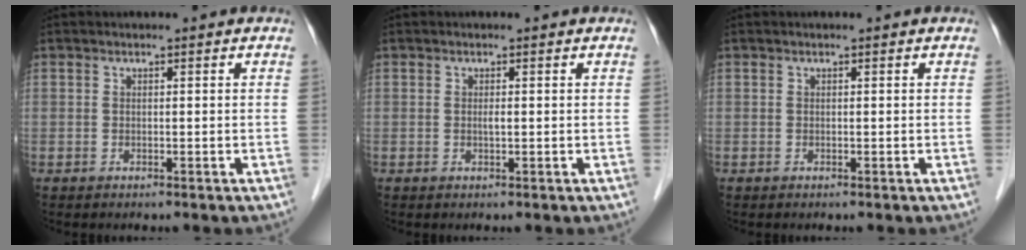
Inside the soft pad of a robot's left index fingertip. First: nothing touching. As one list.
[{"total": 0.7, "force": [-0.1, 0.1, 0.7], "torque": [-0.016, -0.004, -0.002]}, {"total": 0.0}]